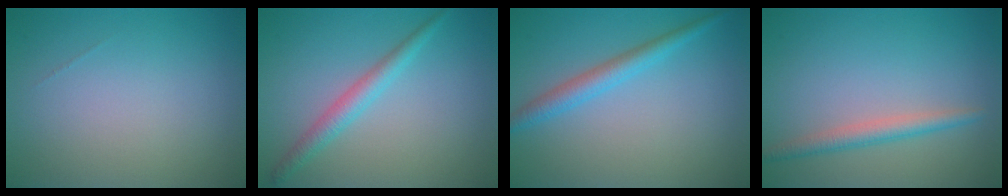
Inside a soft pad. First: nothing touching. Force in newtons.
{"total": 2.4, "press": 2.4, "slide": 0.0}
{"total": 2.6, "press": 2.6, "slide": 0.0}
{"total": 2.3, "press": 2.3, "slide": 0.1}